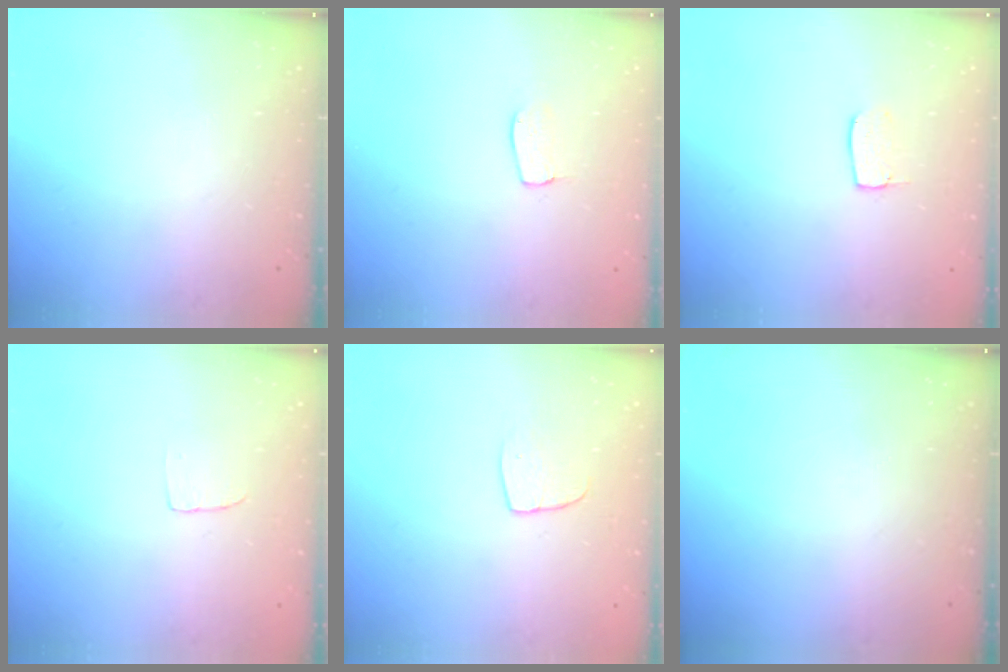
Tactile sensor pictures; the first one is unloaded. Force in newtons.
{"total": 5.8, "press": 5.8, "slide": 0.2}
{"total": 4.4, "press": 4.4, "slide": 0.3}
{"total": 2.4, "press": 2.4, "slide": 0.1}
{"total": 6.5, "press": 6.5, "slide": 0.5}
{"total": 0.0}